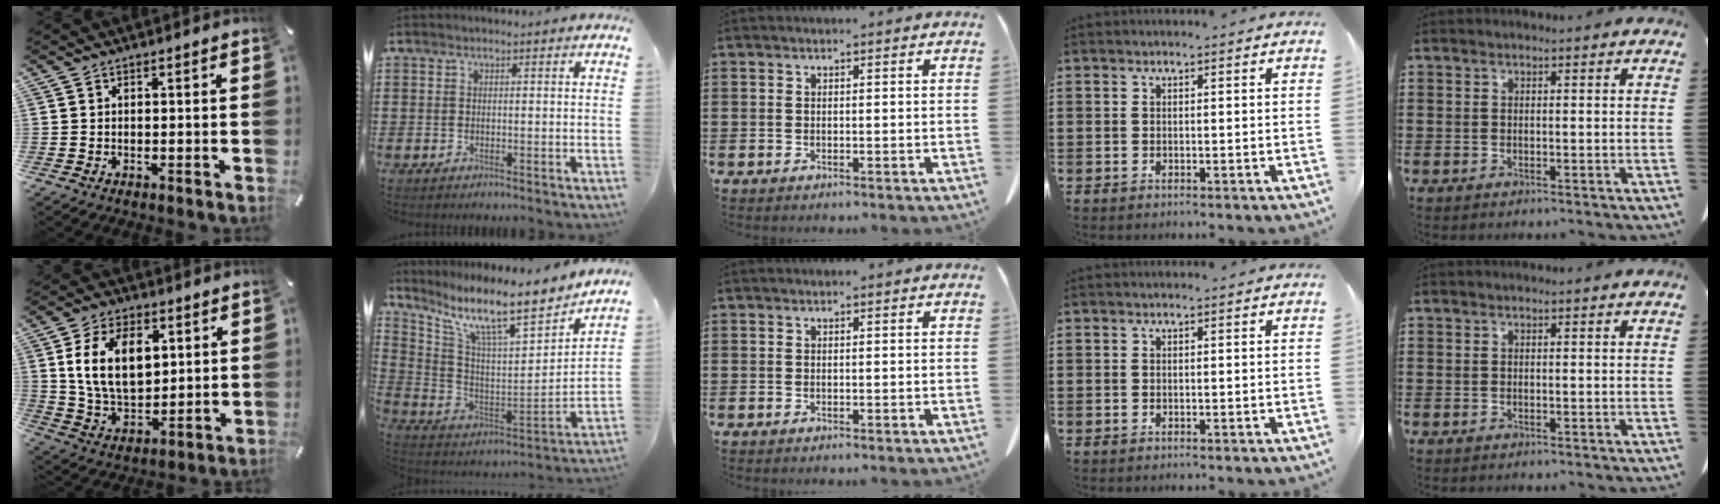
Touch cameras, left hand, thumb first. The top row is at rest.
{"thumb": {"total": 14.4, "force": [4.6, 9.3, 10.0], "torque": [-0.200, -0.002, 0.079]}, "index": {"total": 11.6, "force": [9.2, 1.5, 7.0], "torque": [-0.157, -0.065, 0.147]}}